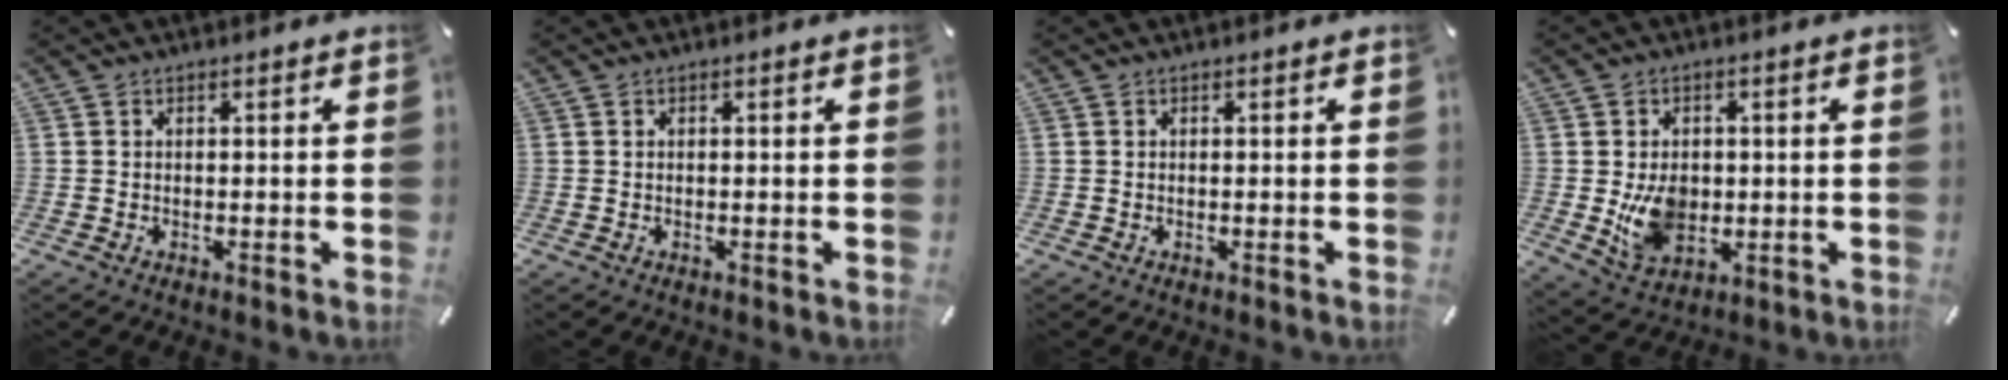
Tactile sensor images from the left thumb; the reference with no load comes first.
{"total": 0.0}
{"total": 0.0}
{"total": 8.8, "force": [-0.3, 7.1, 5.2], "torque": [-0.098, -0.006, -0.007]}